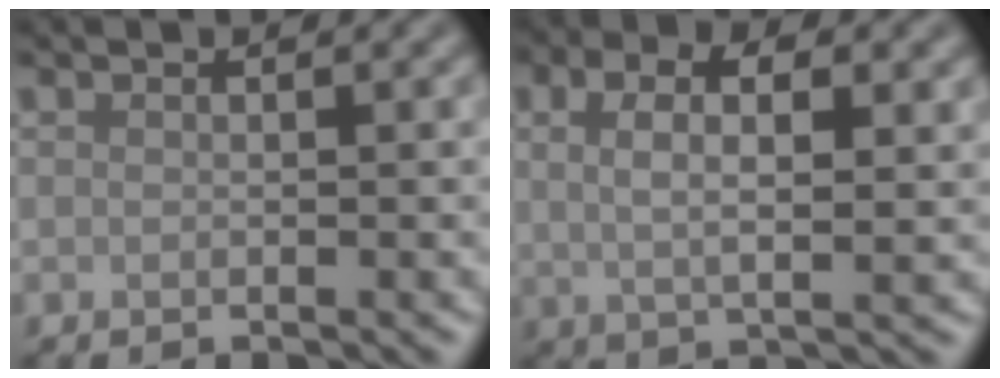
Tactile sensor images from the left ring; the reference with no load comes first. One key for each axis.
{"total": 5.5, "fx": 1.7, "fy": 2.4, "fz": 4.7, "tx": -0.085, "ty": 0.004, "tz": 0.019}